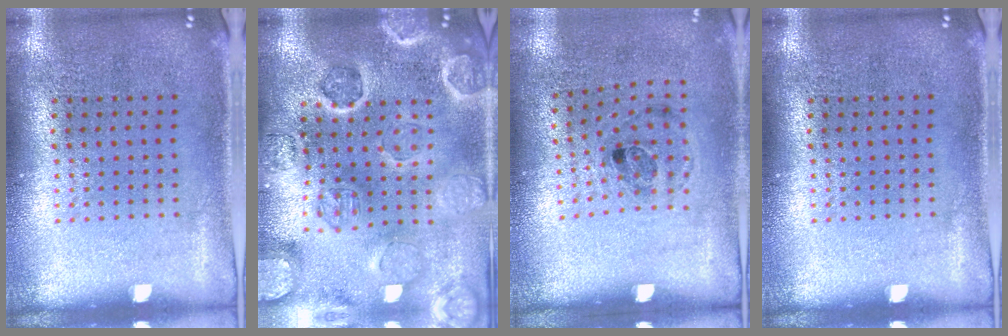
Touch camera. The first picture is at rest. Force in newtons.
{"total": 2.7, "press": 2.7, "slide": 0.2}
{"total": 1.2, "press": 0.8, "slide": 0.9}
{"total": 0.0}